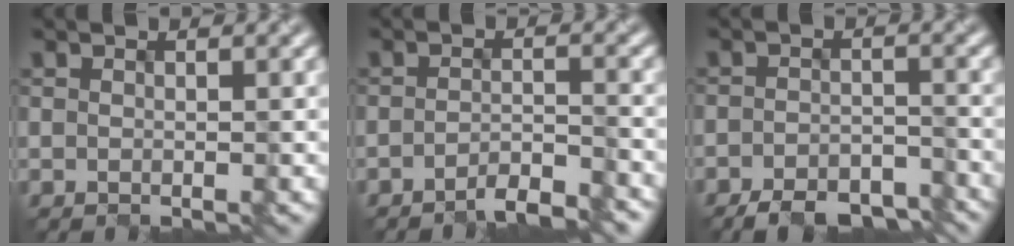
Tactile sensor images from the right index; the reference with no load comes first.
{"total": 3.0, "force": [-2.8, 0.3, 1.2], "torque": [-0.017, 0.002, -0.055]}
{"total": 4.6, "force": [-4.1, 1.4, 1.6], "torque": [-0.019, -0.004, -0.063]}